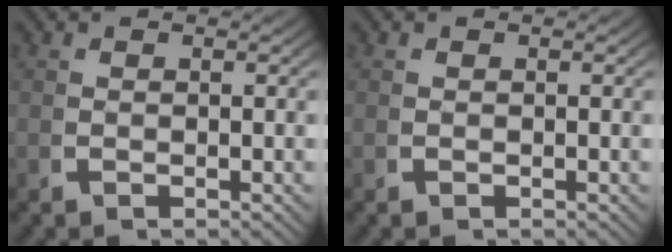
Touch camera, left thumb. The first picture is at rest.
{"total": 0.0}